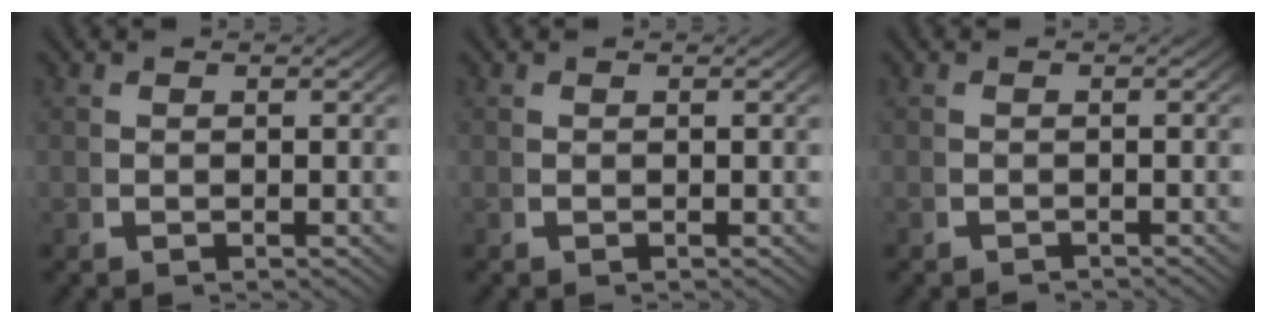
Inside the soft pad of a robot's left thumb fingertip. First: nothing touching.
{"total": 0.0}
{"total": 1.3, "force": [-1.3, 0.2, 0.1], "torque": [0.002, -0.007, -0.019]}